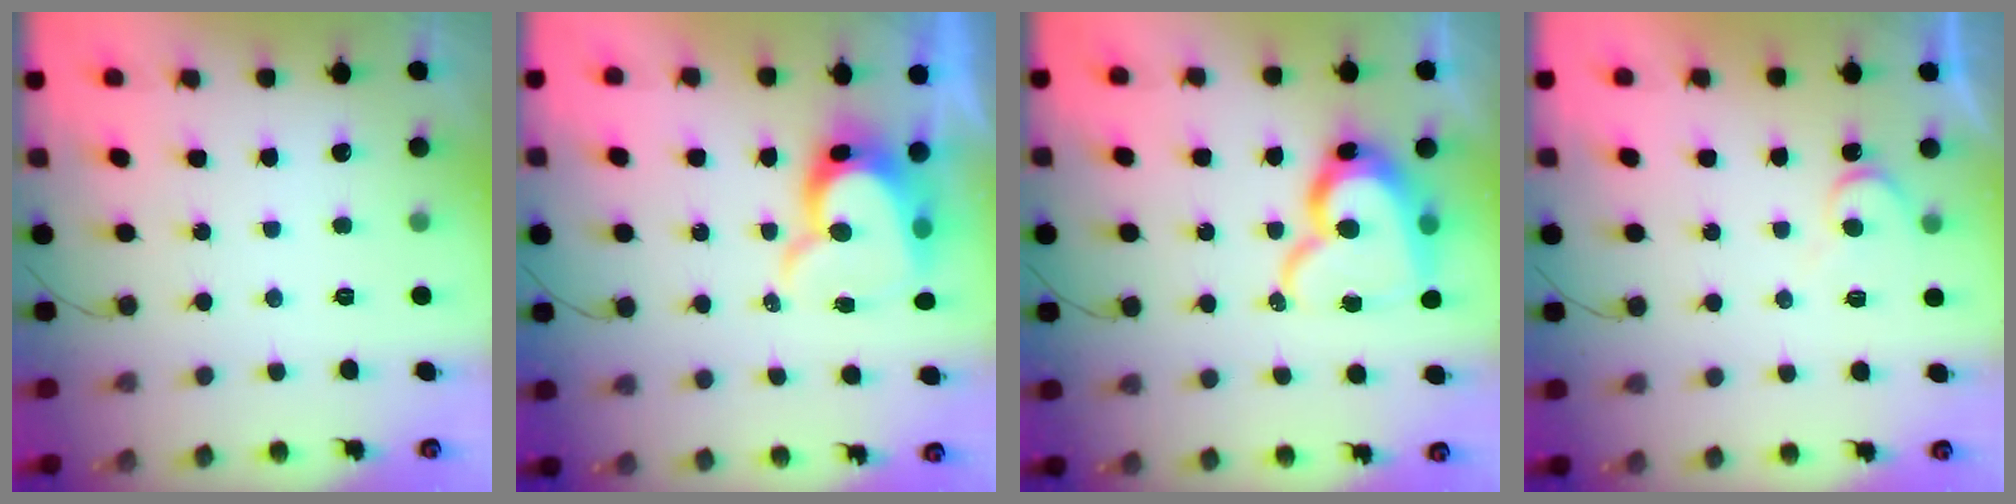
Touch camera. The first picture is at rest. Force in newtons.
{"total": 13.0, "press": 13.0, "slide": 1.1}
{"total": 15.5, "press": 15.4, "slide": 1.5}
{"total": 5.1, "press": 5.1, "slide": 0.4}